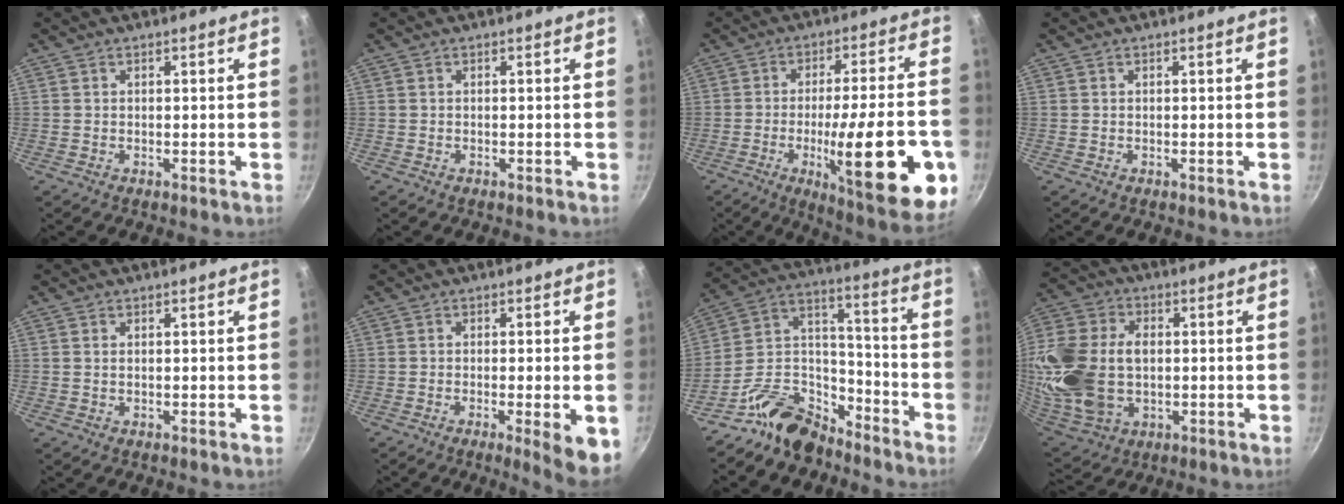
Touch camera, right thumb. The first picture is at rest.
{"total": 0.0}
{"total": 23.8, "force": [-6.9, 5.4, 22.1], "torque": [-0.297, 0.013, -0.095]}
{"total": 0.0}
{"total": 0.6, "force": [0.1, 0.4, 0.5], "torque": [-0.008, 0.001, 0.002]}
{"total": 7.6, "force": [-2.3, 1.2, 7.2], "torque": [-0.089, 0.000, -0.027]}
{"total": 14.9, "force": [-11.4, 8.1, 5.3], "torque": [-0.061, 0.124, -0.207]}
{"total": 23.4, "force": [0.1, 16.4, 16.6], "torque": [-0.355, 0.014, 0.010]}